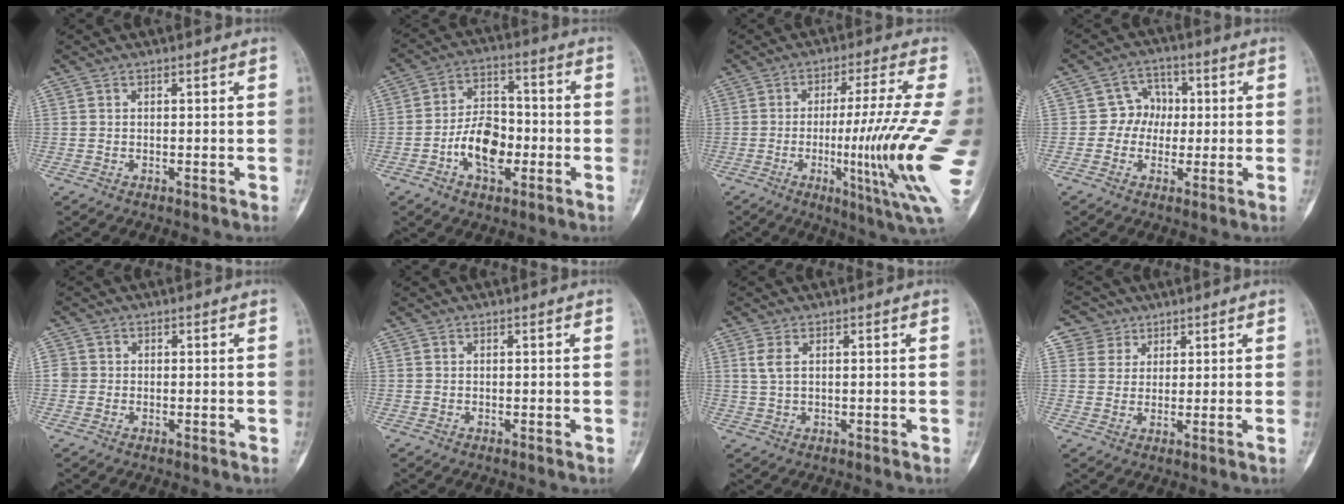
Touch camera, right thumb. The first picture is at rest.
{"total": 10.4, "force": [-3.1, 6.1, 7.8], "torque": [-0.116, 0.028, -0.058]}
{"total": 18.8, "force": [-2.1, 0.8, 18.6], "torque": [-0.293, -0.017, -0.029]}
{"total": 5.9, "force": [0.1, 5.5, 2.2], "torque": [0.008, 0.016, -0.009]}
{"total": 1.8, "force": [-0.1, 1.8, 0.4], "torque": [0.010, 0.007, -0.005]}
{"total": 0.0}
{"total": 2.7, "force": [1.0, 1.4, 2.2], "torque": [-0.050, 0.005, 0.023]}
{"total": 4.7, "force": [2.6, 3.8, -0.5], "torque": [0.032, -0.011, 0.044]}